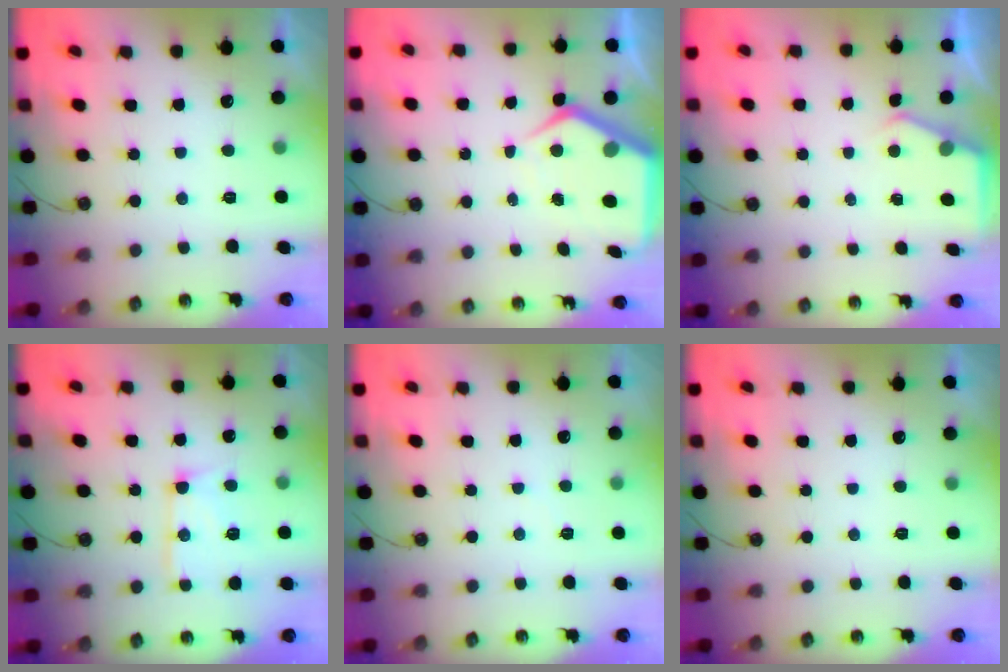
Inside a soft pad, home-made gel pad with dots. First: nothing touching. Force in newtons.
{"total": 7.3, "press": 7.2, "slide": 0.7}
{"total": 2.9, "press": 2.9, "slide": 0.5}
{"total": 13.3, "press": 13.2, "slide": 1.2}
{"total": 2.4, "press": 2.4, "slide": 0.4}
{"total": 0.0}